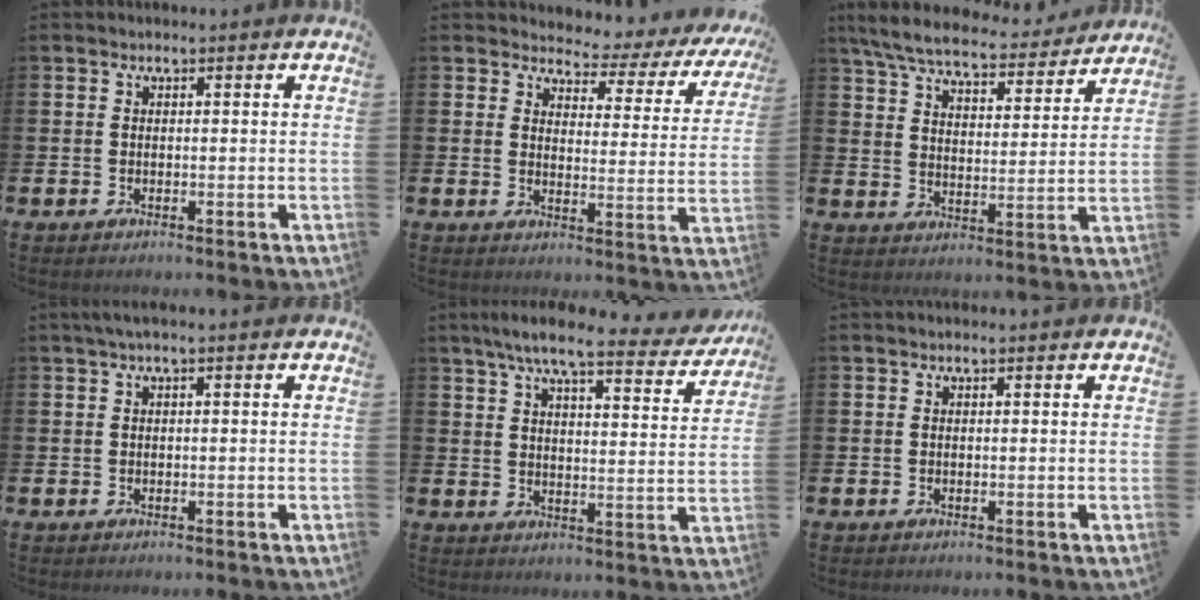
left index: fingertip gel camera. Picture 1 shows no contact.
{"total": 3.2, "force": [2.7, 1.5, 0.7], "torque": [-0.016, -0.037, 0.032]}
{"total": 7.4, "force": [6.8, 1.3, 2.5], "torque": [-0.080, -0.038, 0.118]}
{"total": 1.1, "force": [0.2, 0.0, 1.1], "torque": [-0.021, 0.003, 0.003]}
{"total": 8.0, "force": [6.9, 1.1, 3.9], "torque": [-0.083, -0.033, 0.116]}
{"total": 0.0}